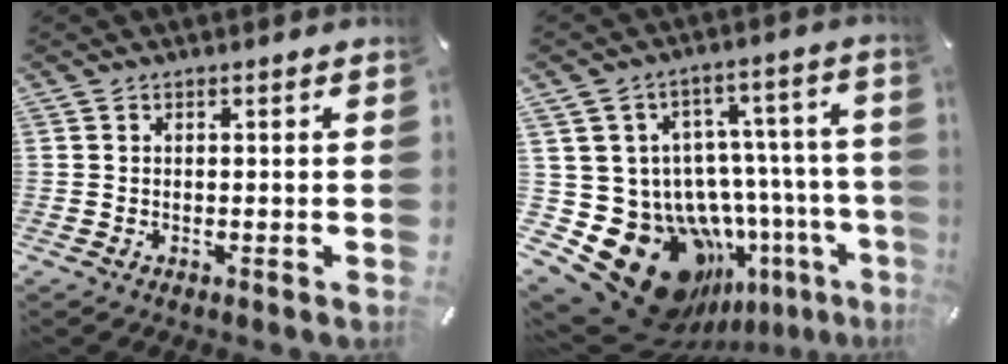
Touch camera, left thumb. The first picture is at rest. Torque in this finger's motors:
{"motor_torque": [0.88, 1.09, 0.24, 0.23, 0.26]}